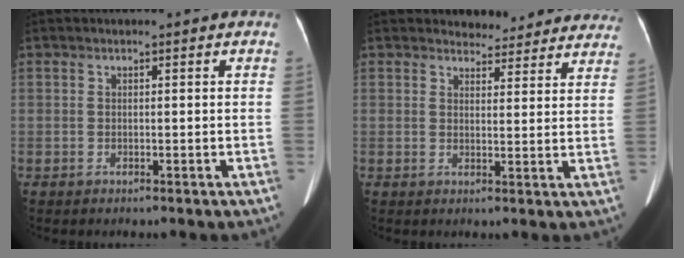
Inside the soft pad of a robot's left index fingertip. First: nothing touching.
{"total": 11.6, "force": [11.1, 3.4, 0.7], "torque": [0.029, -0.011, 0.104]}